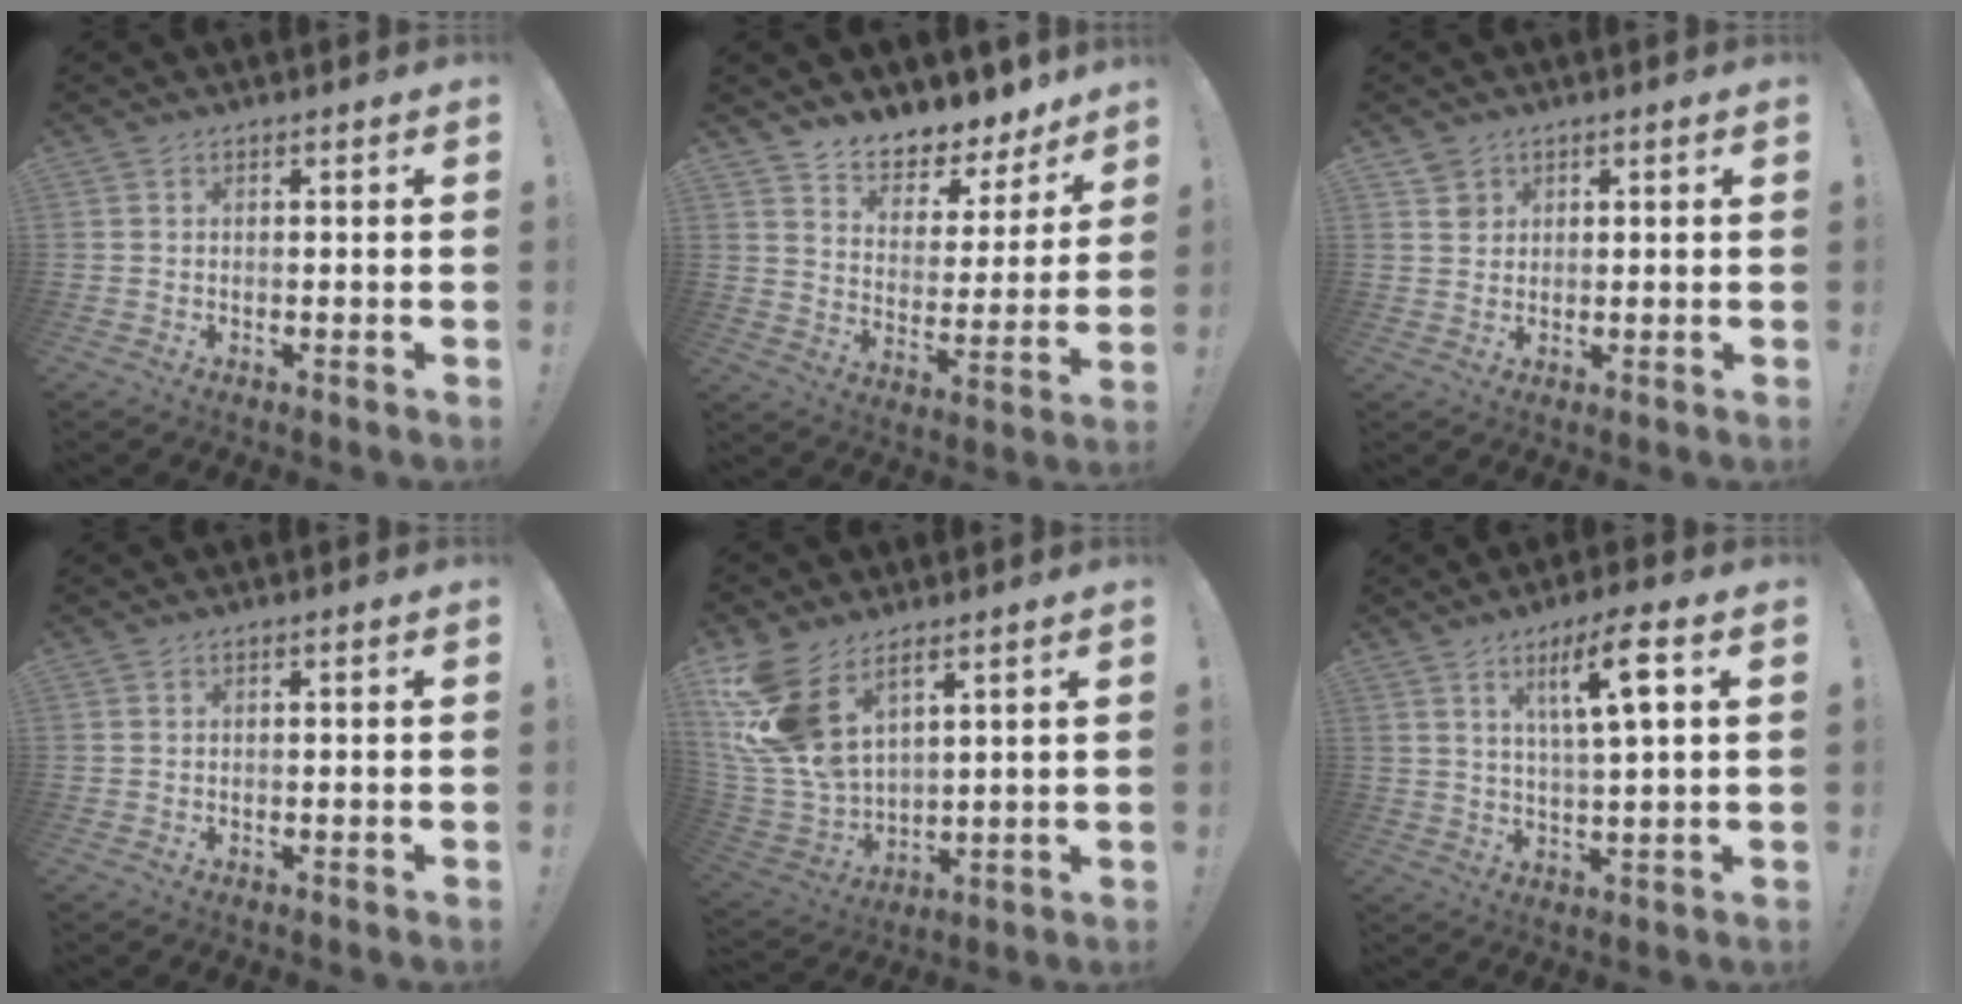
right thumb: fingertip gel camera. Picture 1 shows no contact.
{"total": 7.9, "force": [7.0, 3.1, 1.6], "torque": [-0.023, -0.076, 0.126]}
{"total": 3.1, "force": [2.0, 2.3, 0.4], "torque": [0.002, -0.010, 0.035]}
{"total": 0.0}
{"total": 16.2, "force": [8.6, 9.3, 10.1], "torque": [-0.218, -0.048, 0.163]}
{"total": 10.3, "force": [4.2, 1.5, 9.3], "torque": [-0.150, -0.007, 0.061]}